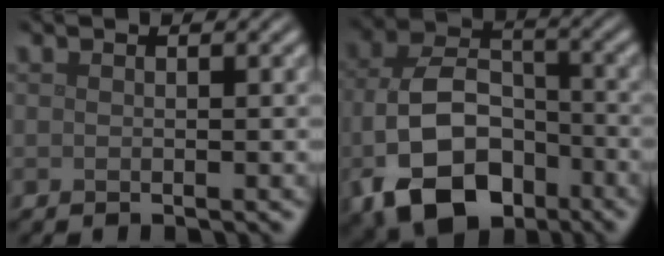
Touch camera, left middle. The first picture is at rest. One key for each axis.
{"total": 10.2, "fx": -4.0, "fy": 6.6, "fz": 6.6, "tx": -0.138, "ty": -0.015, "tz": -0.071}